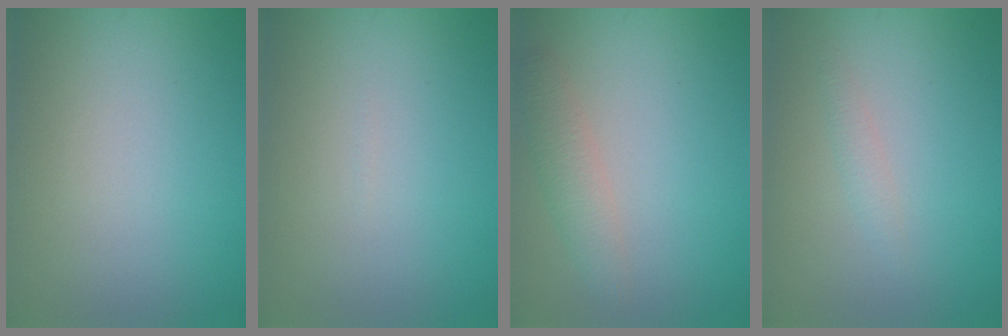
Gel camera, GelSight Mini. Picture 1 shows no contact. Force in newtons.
{"total": 0.0}
{"total": 2.1, "press": 2.1, "slide": 0.1}
{"total": 1.0, "press": 1.0, "slide": 0.1}